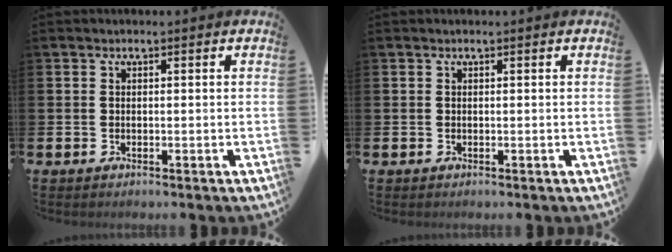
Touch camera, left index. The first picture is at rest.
{"total": 0.0}